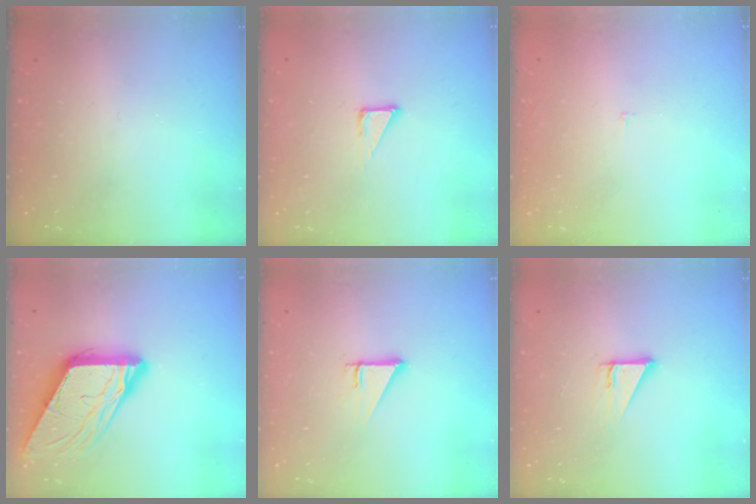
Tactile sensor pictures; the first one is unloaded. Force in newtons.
{"total": 3.4, "press": 3.4, "slide": 0.2}
{"total": 2.2, "press": 2.2, "slide": 0.2}
{"total": 13.1, "press": 13.1, "slide": 1.3}
{"total": 2.5, "press": 2.5, "slide": 0.1}
{"total": 3.3, "press": 3.3, "slide": 0.2}